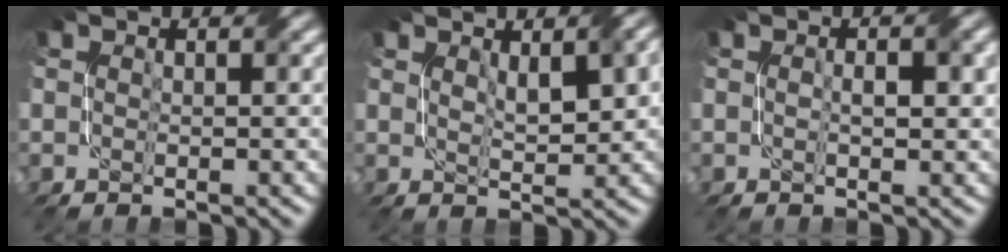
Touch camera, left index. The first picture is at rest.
{"total": 4.0, "force": [1.6, 1.2, 3.5], "torque": [-0.062, 0.001, 0.031]}
{"total": 1.9, "force": [0.1, 0.6, 1.8], "torque": [-0.030, 0.004, 0.001]}